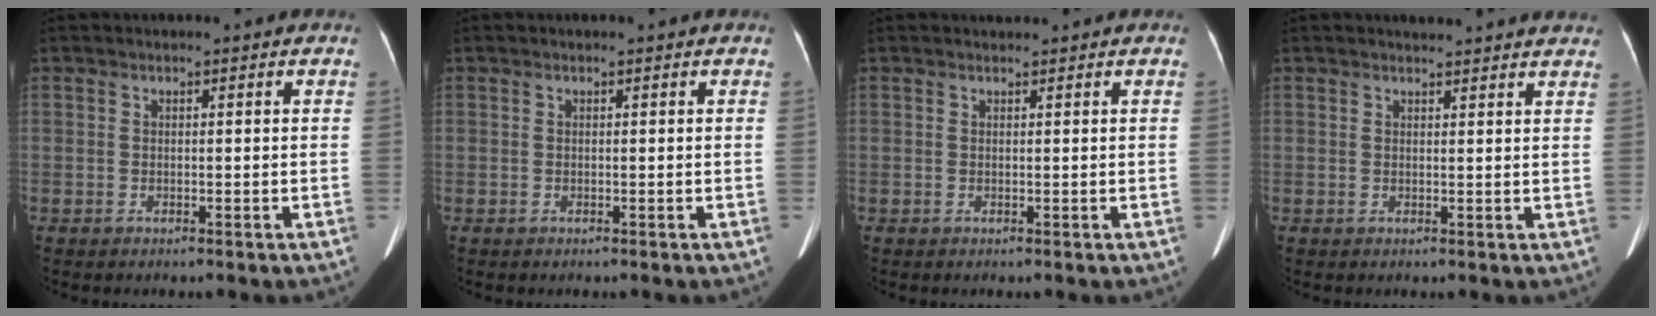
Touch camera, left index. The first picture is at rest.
{"total": 0.0}
{"total": 0.6, "force": [0.5, 0.0, -0.1], "torque": [-0.006, 0.003, 0.009]}
{"total": 8.8, "force": [8.4, 1.1, 2.5], "torque": [-0.021, 0.013, 0.081]}